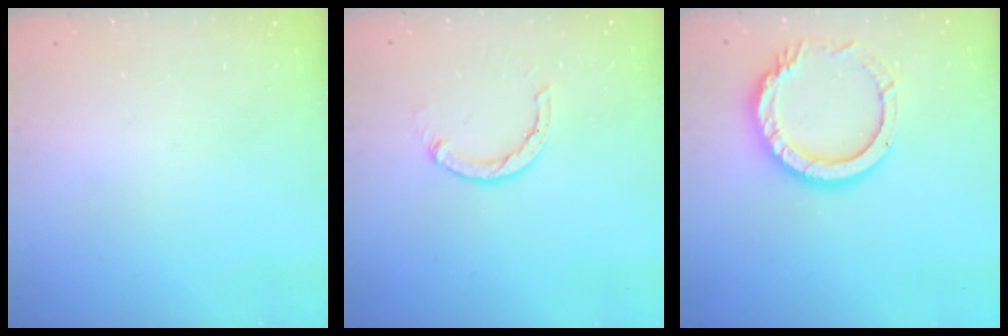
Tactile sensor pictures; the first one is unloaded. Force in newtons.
{"total": 4.0, "press": 4.0, "slide": 0.4}
{"total": 13.2, "press": 13.1, "slide": 1.1}